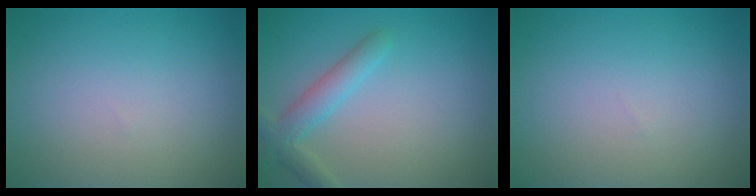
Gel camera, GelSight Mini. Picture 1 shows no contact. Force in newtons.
{"total": 3.0, "press": 3.0, "slide": 0.2}
{"total": 0.0}